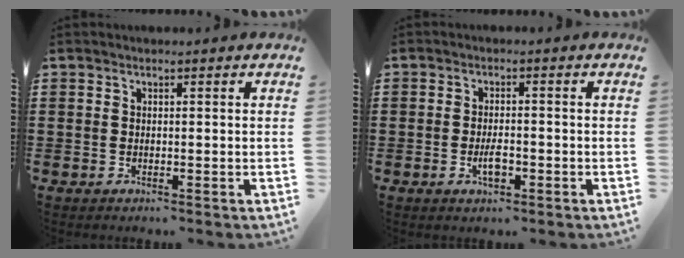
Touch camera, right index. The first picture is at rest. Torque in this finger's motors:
{"motor_torque": [2.12, 0.02, 0.30, 0.06]}